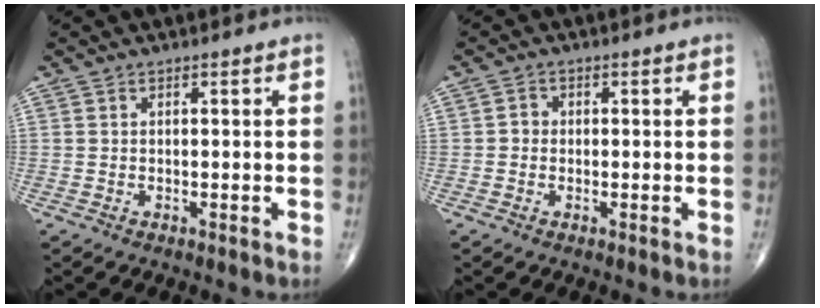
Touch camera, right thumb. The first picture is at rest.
{"total": 1.6, "force": [-0.2, 1.5, 0.6], "torque": [-0.001, 0.006, -0.008]}